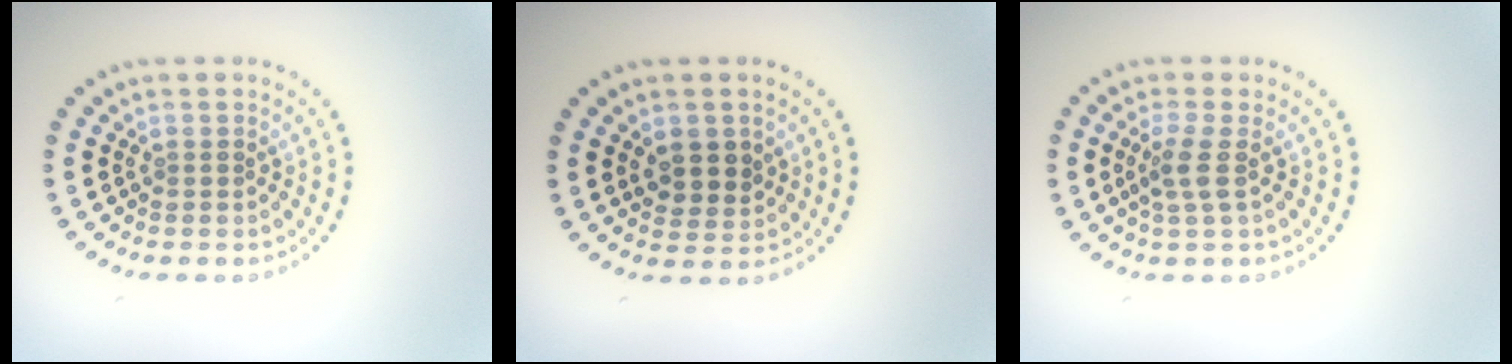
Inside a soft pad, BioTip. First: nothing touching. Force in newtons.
{"total": 2.6, "press": 2.4, "slide": 0.9}
{"total": 2.1, "press": 1.6, "slide": 1.3}